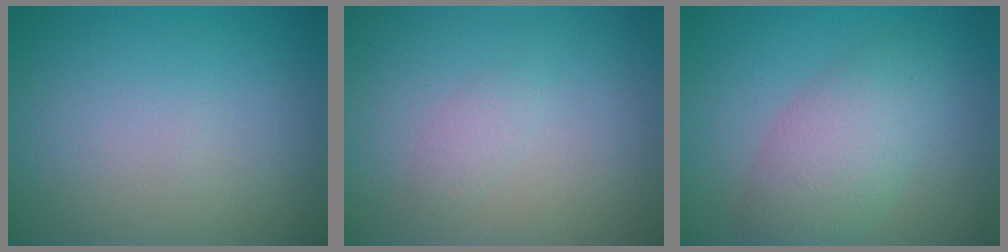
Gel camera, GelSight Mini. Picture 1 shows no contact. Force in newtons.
{"total": 1.0, "press": 1.0, "slide": 0.0}
{"total": 4.7, "press": 4.7, "slide": 0.3}